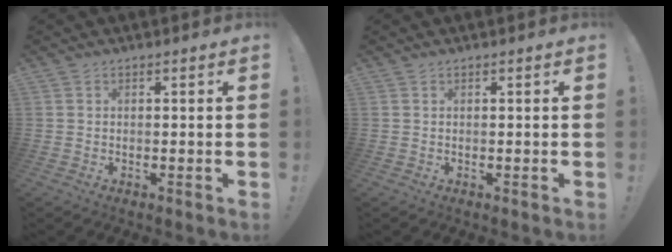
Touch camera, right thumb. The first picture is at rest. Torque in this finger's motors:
{"motor_torque": [0.07, -0.04, 0.46, -0.11, 0.04]}